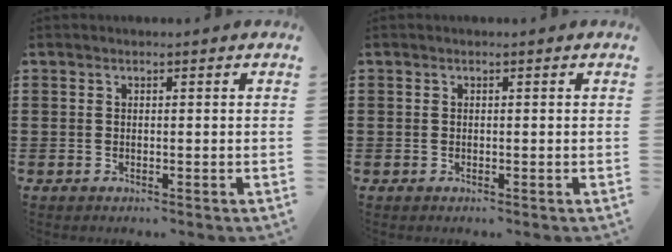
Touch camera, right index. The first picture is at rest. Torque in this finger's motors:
{"motor_torque": [-0.20, 0.59, -0.01, -0.01]}